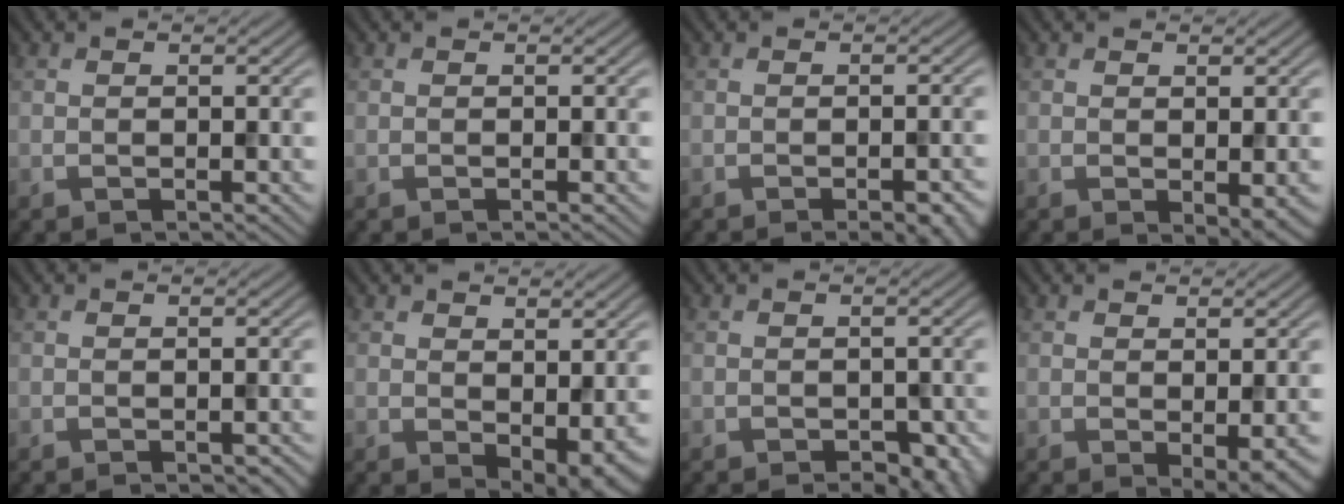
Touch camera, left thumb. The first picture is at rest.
{"total": 0.0}
{"total": 4.2, "force": [-2.4, 1.2, 3.2], "torque": [-0.033, 0.004, -0.021]}
{"total": 2.4, "force": [-0.4, 0.8, 2.2], "torque": [-0.035, -0.008, -0.004]}
{"total": 1.0, "force": [-0.7, 0.2, 0.7], "torque": [-0.008, 0.000, -0.006]}
{"total": 4.4, "force": [-0.5, 2.3, 3.7], "torque": [-0.054, -0.012, 0.002]}
{"total": 4.1, "force": [-2.8, 2.1, 2.2], "torque": [-0.034, -0.008, -0.025]}
{"total": 3.5, "force": [-0.8, 1.0, 3.3], "torque": [-0.051, -0.009, -0.007]}